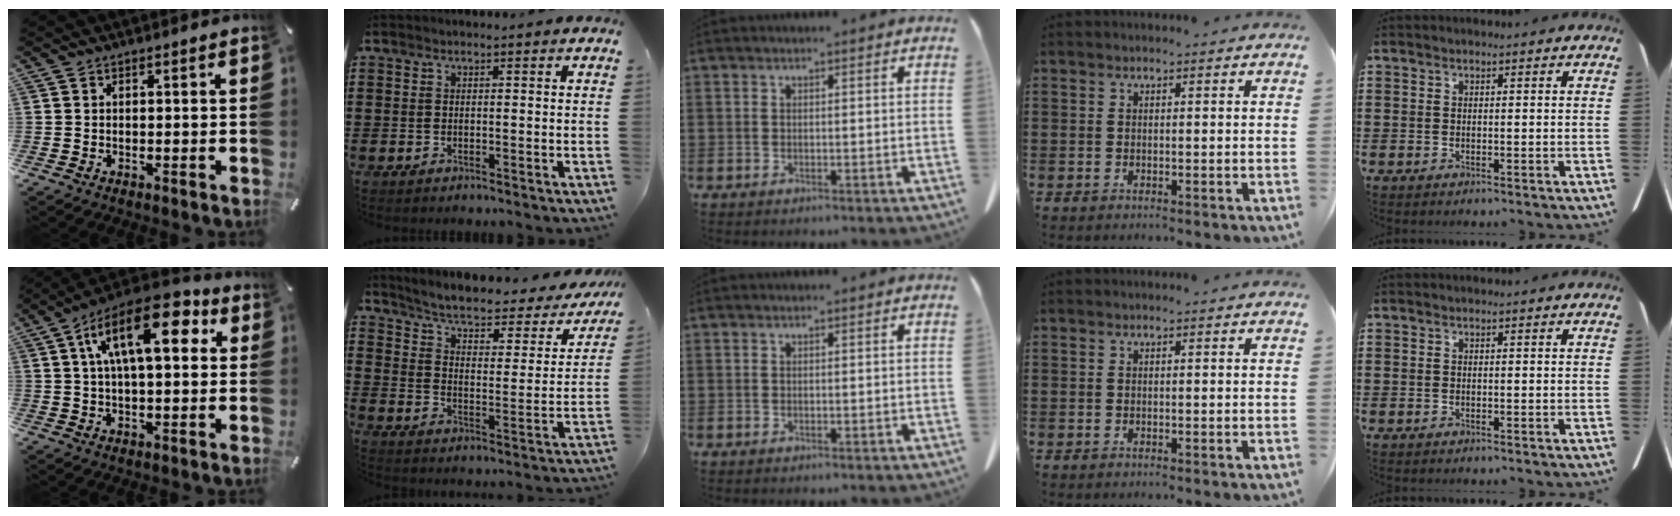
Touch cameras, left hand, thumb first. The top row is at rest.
{"thumb": {"total": 15.9, "force": [5.6, 7.1, 13.1], "torque": [-0.224, -0.011, 0.091]}, "index": {"total": 4.3, "force": [3.2, 0.9, 2.7], "torque": [-0.068, -0.027, 0.045]}}